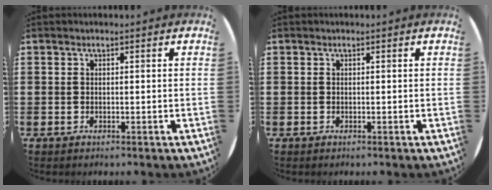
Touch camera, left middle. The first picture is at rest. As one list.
[{"total": 0.0}]